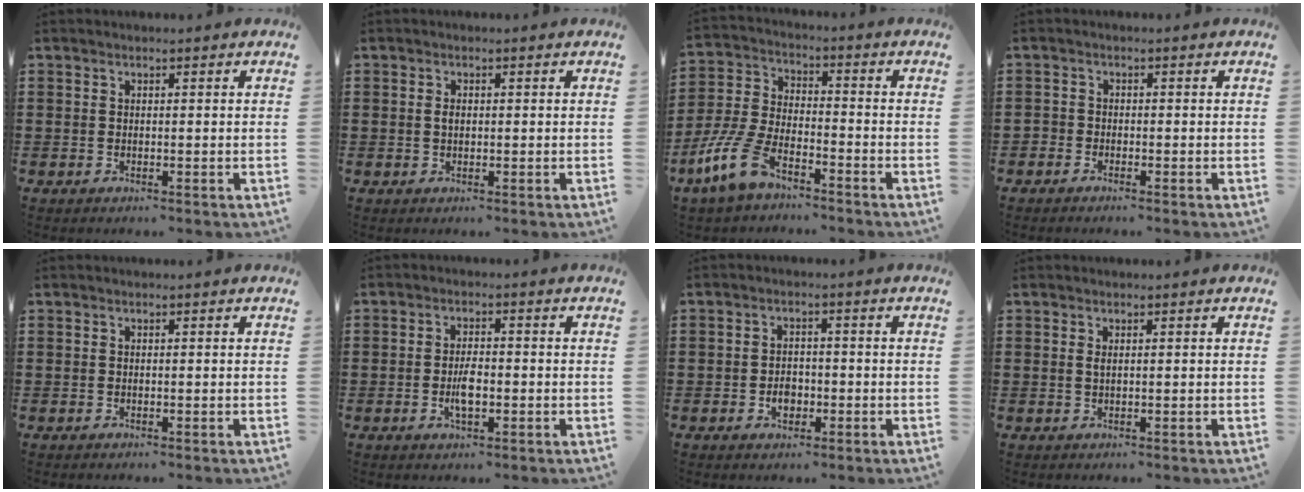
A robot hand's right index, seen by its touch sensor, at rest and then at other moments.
{"total": 1.2, "force": [0.1, 0.7, 1.0], "torque": [-0.022, 0.003, 0.000]}
{"total": 9.2, "force": [-6.3, 3.5, 5.6], "torque": [-0.144, 0.003, -0.127]}
{"total": 1.2, "force": [-1.2, 0.2, 0.0], "torque": [-0.003, 0.001, -0.027]}
{"total": 0.0}
{"total": 3.7, "force": [-0.8, 1.4, 3.3], "torque": [-0.074, -0.003, -0.018]}
{"total": 2.8, "force": [-0.9, 2.0, 1.8], "torque": [-0.030, -0.004, -0.019]}
{"total": 0.8, "force": [0.3, 0.2, 0.7], "torque": [-0.016, 0.001, 0.005]}